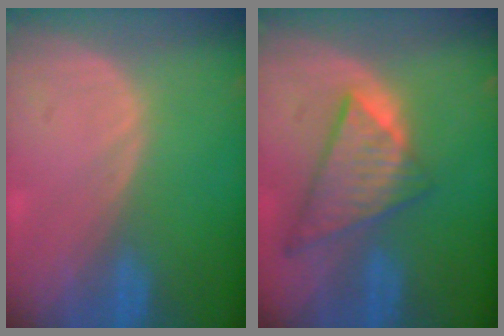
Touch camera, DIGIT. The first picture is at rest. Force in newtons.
{"total": 8.7, "press": 7.5, "slide": 4.4}